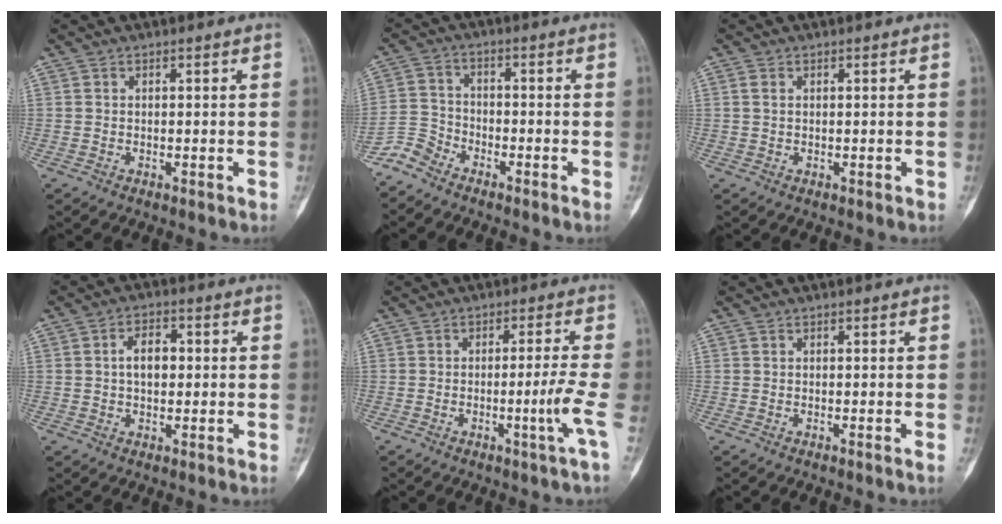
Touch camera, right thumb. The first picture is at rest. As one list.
[{"total": 4.5, "force": [-4.1, 1.9, 0.6], "torque": [-0.009, 0.015, -0.097]}, {"total": 1.0, "force": [0.3, 0.6, 0.7], "torque": [-0.017, 0.004, 0.009]}, {"total": 5.1, "force": [0.4, 3.2, 3.9], "torque": [-0.056, 0.012, 0.001]}, {"total": 4.8, "force": [-1.5, -1.2, 4.4], "torque": [-0.088, 0.002, -0.028]}, {"total": 0.0}]